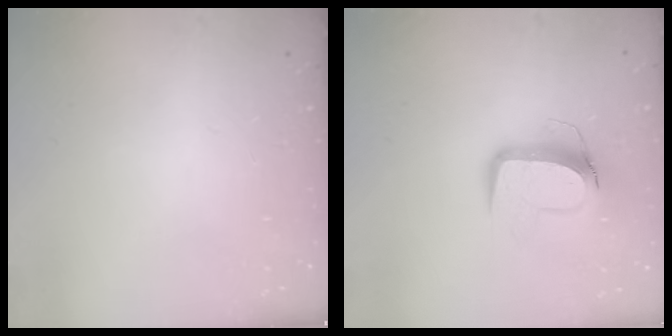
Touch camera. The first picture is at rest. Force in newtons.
{"total": 10.9, "press": 10.8, "slide": 1.2}